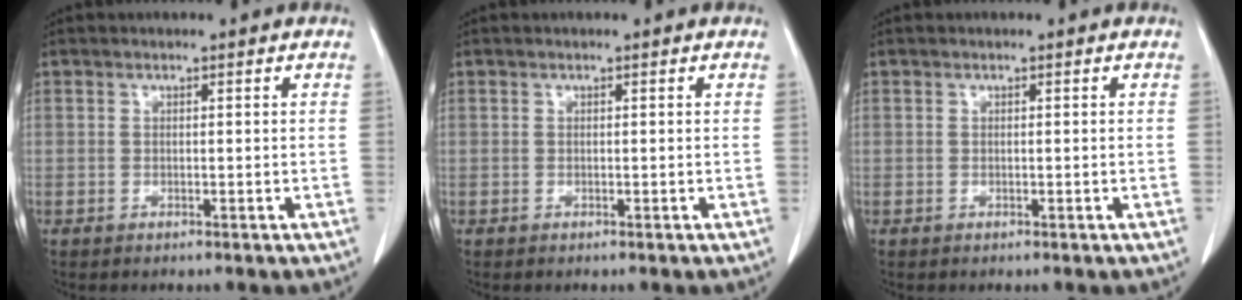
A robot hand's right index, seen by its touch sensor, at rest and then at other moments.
{"total": 0.0}
{"total": 0.0}